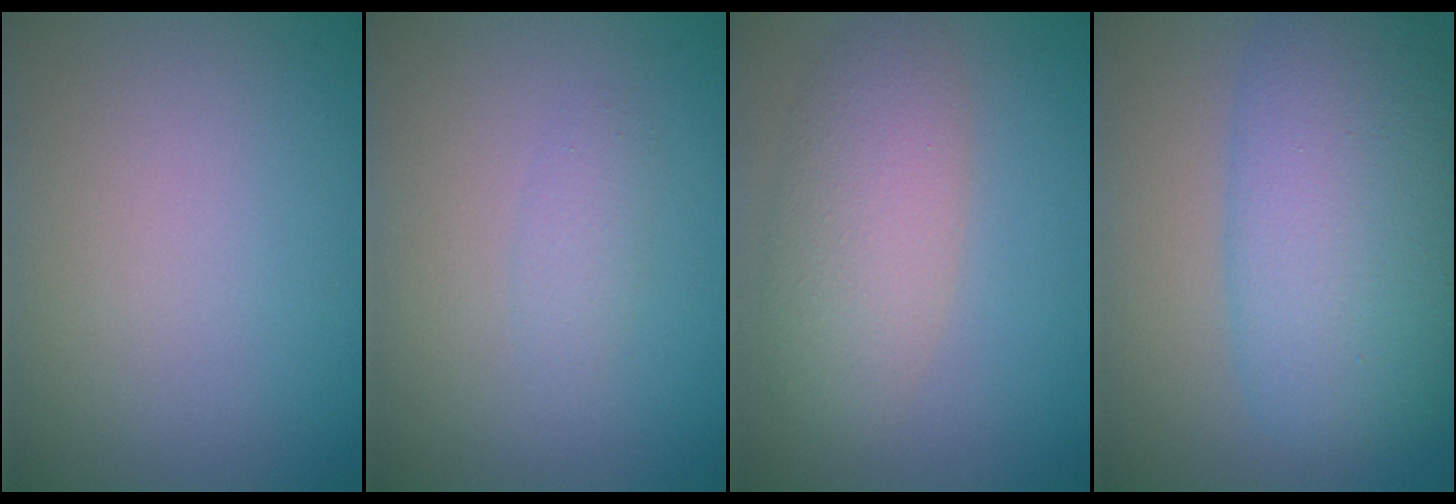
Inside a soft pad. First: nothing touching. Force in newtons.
{"total": 1.2, "press": 1.2, "slide": 0.1}
{"total": 4.6, "press": 4.6, "slide": 0.2}
{"total": 9.3, "press": 9.3, "slide": 0.2}